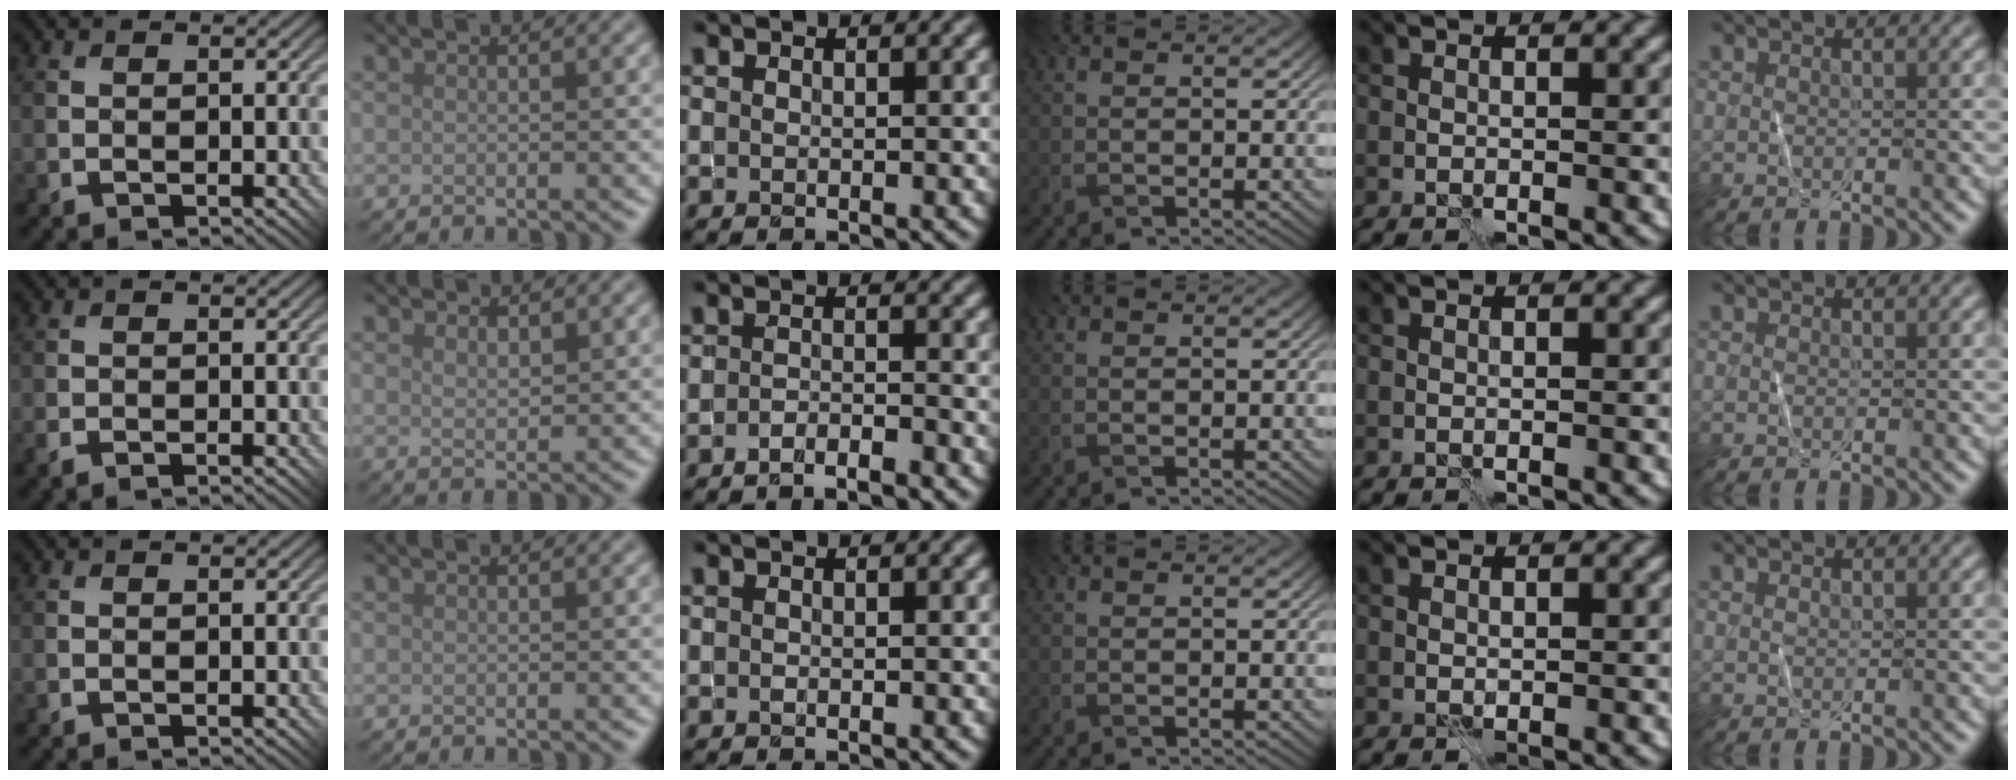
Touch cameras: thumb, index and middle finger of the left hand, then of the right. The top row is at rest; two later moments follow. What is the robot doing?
{"motion": "fold", "object": "shorts"}